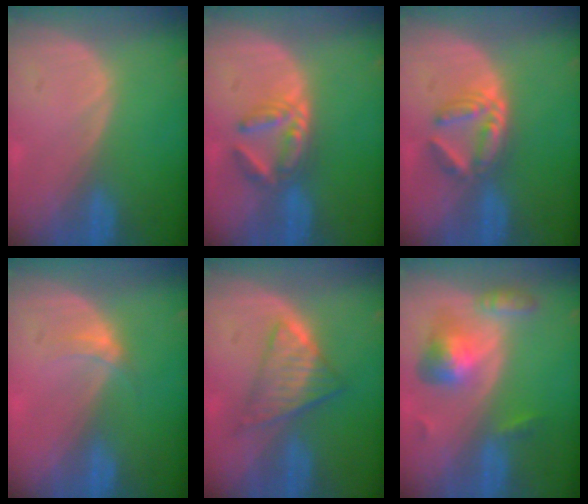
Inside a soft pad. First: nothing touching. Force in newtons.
{"total": 5.7, "press": 5.1, "slide": 2.6}
{"total": 5.9, "press": 5.2, "slide": 2.9}
{"total": 2.3, "press": 1.9, "slide": 1.3}
{"total": 6.2, "press": 5.7, "slide": 2.5}
{"total": 6.5, "press": 6.0, "slide": 2.5}